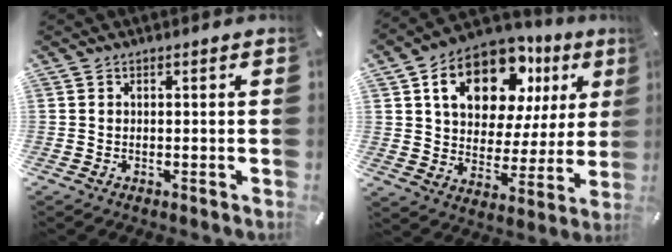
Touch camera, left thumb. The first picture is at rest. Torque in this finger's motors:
{"motor_torque": [2.08, 2.10, 1.54, -1.23, 0.53]}